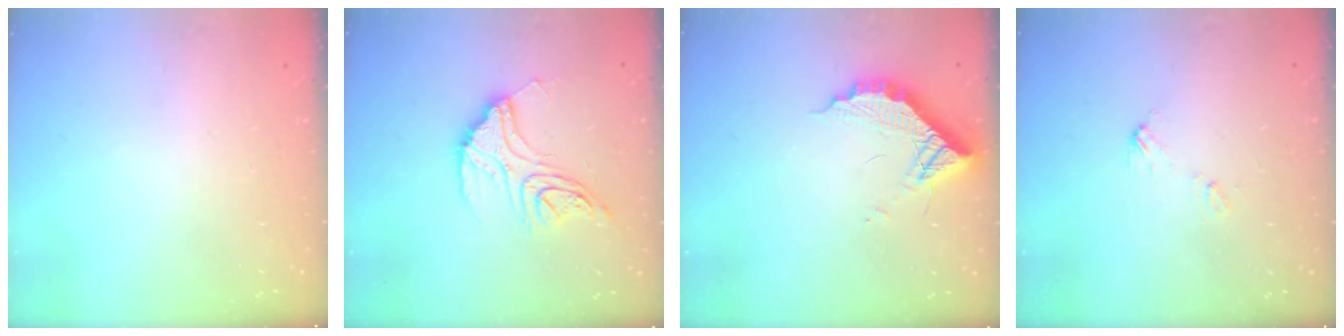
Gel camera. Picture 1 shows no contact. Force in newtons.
{"total": 15.5, "press": 15.5, "slide": 1.4}
{"total": 10.6, "press": 10.6, "slide": 0.7}
{"total": 4.6, "press": 4.6, "slide": 0.4}